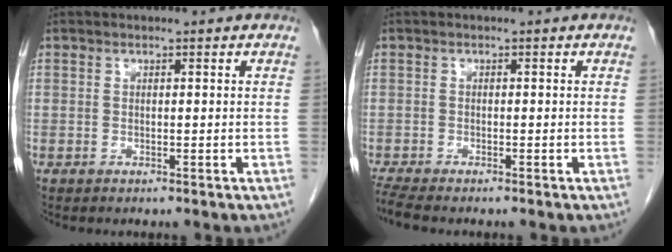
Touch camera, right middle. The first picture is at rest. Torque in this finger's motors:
{"motor_torque": [0.54, -0.52, 0.01, 0.03]}